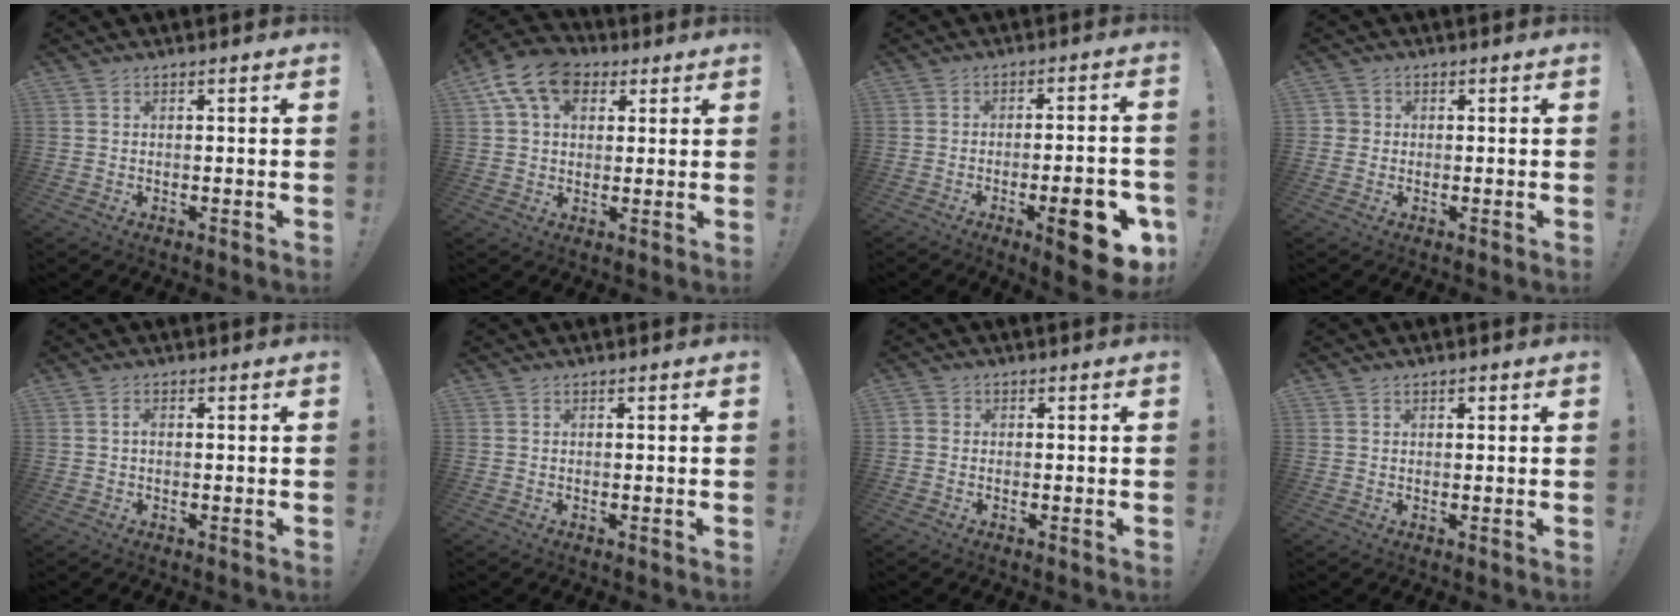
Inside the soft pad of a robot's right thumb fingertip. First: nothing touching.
{"total": 13.4, "force": [5.7, 9.2, 7.9], "torque": [-0.133, -0.017, 0.108]}
{"total": 13.5, "force": [-5.7, 3.7, 11.7], "torque": [-0.137, 0.020, -0.081]}
{"total": 2.2, "force": [-0.3, 2.1, 0.6], "torque": [-0.005, 0.003, -0.006]}
{"total": 0.8, "force": [-0.1, 0.6, 0.6], "torque": [-0.015, 0.006, -0.003]}
{"total": 0.0}
{"total": 1.2, "force": [-0.7, 0.9, 0.4], "torque": [-0.008, 0.005, -0.012]}
{"total": 0.8, "force": [0.5, 0.6, 0.3], "torque": [0.001, -0.001, 0.008]}